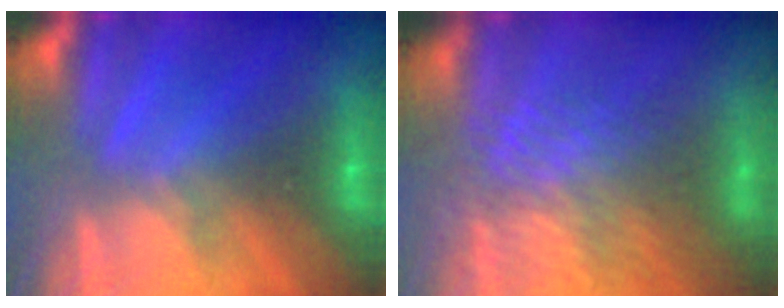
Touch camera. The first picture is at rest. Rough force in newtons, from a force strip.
{"total": 3.7}